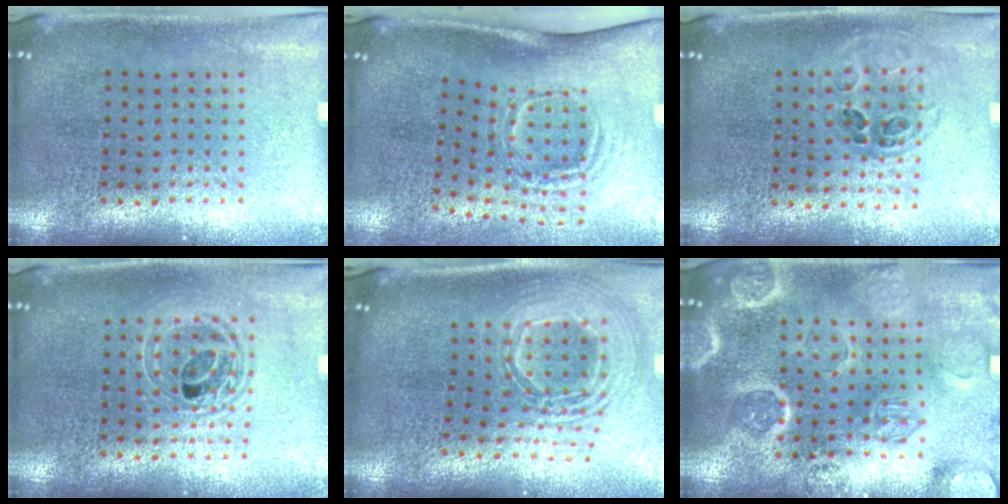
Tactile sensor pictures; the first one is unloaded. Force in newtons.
{"total": 1.9, "press": 1.2, "slide": 1.5}
{"total": 1.1, "press": 1.0, "slide": 0.4}
{"total": 1.7, "press": 1.4, "slide": 0.9}
{"total": 2.5, "press": 1.8, "slide": 1.6}
{"total": 3.9, "press": 3.6, "slide": 1.4}